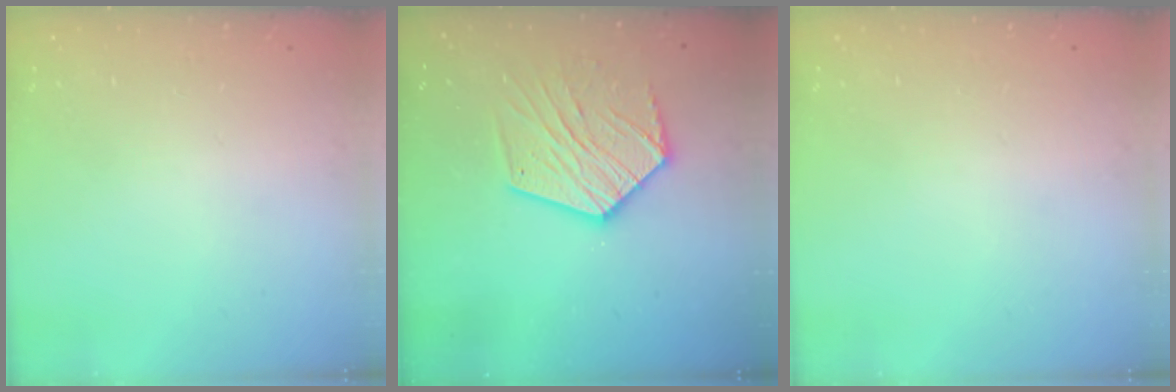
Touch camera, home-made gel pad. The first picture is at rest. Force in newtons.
{"total": 14.1, "press": 14.1, "slide": 0.8}
{"total": 0.0}